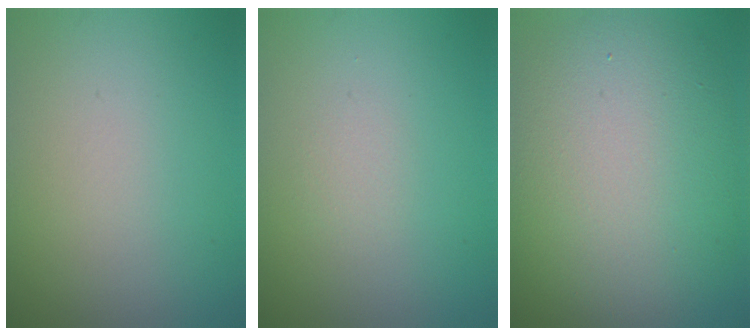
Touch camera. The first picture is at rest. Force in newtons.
{"total": 0.5, "press": 0.5, "slide": 0.1}
{"total": 11.6, "press": 11.5, "slide": 1.0}